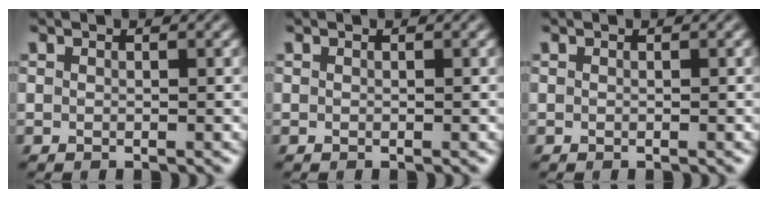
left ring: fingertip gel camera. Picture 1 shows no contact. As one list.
[{"total": 0.0}, {"total": 0.0}]